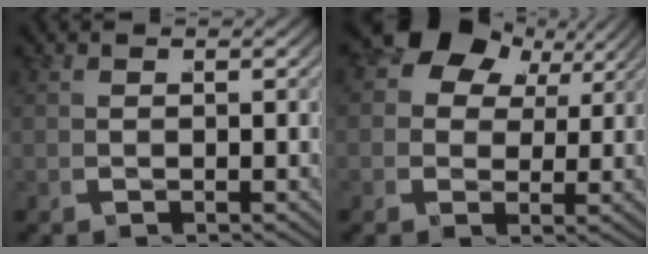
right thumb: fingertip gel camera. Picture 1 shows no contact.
{"total": 7.8, "force": [2.8, 5.8, 4.4], "torque": [-0.097, -0.001, 0.037]}